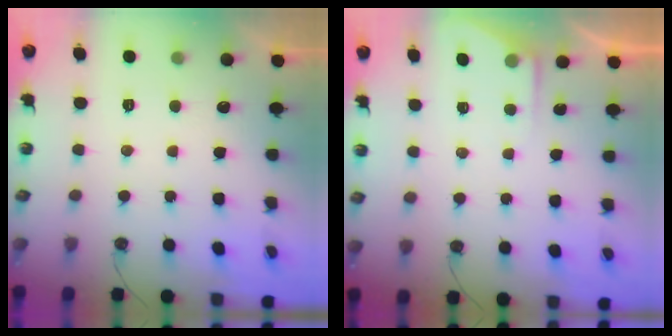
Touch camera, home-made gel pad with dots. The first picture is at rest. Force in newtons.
{"total": 4.4, "press": 4.4, "slide": 0.4}